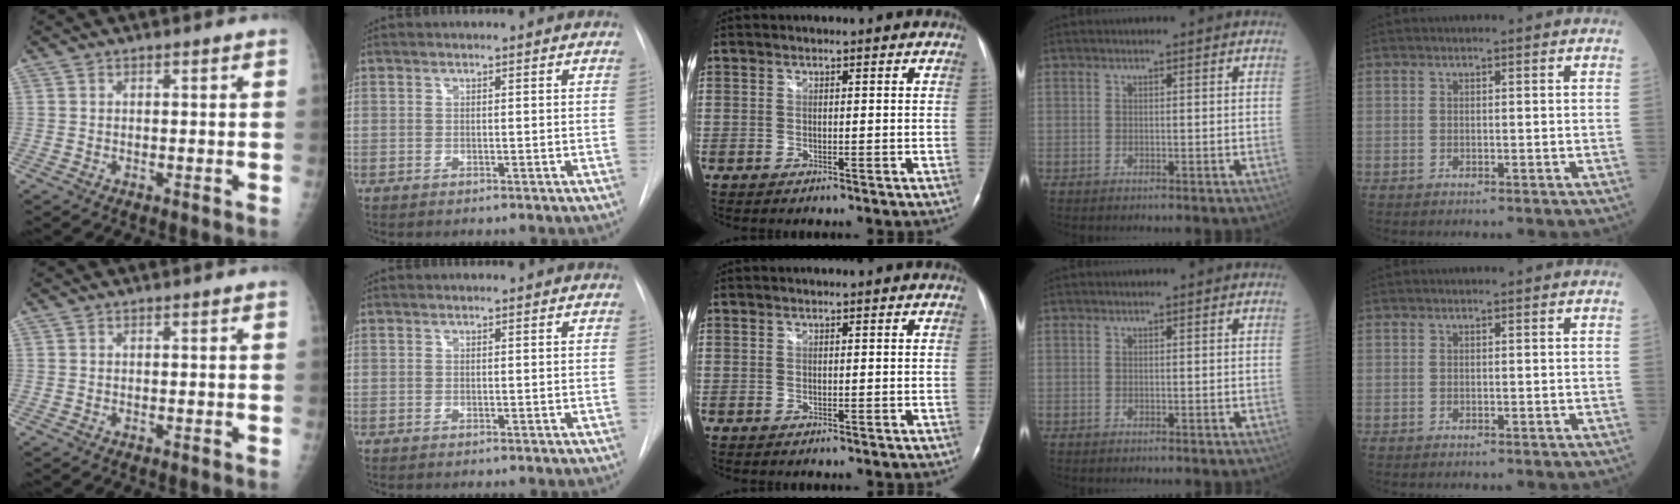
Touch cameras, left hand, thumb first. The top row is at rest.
{}